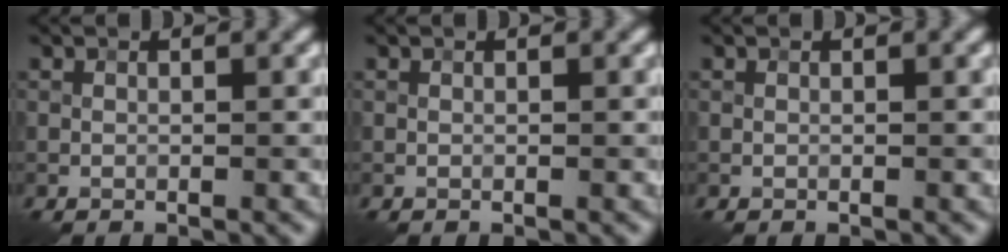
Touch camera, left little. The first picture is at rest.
{"total": 0.0}
{"total": 0.0}